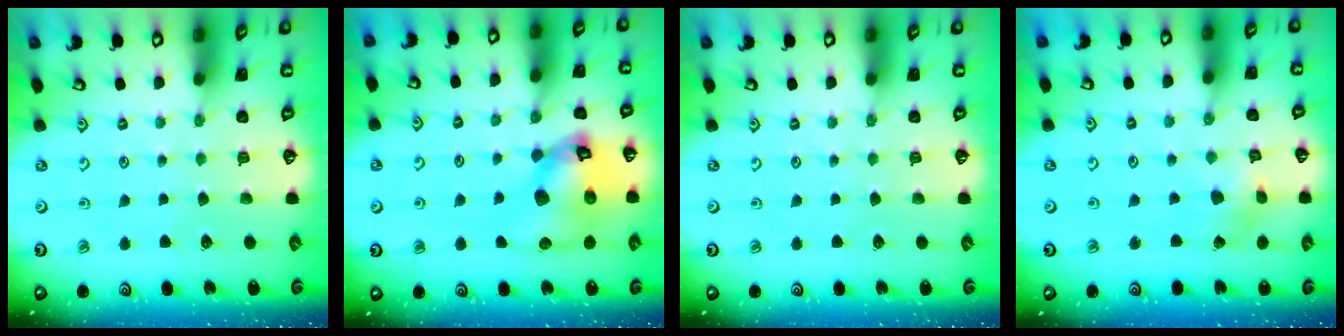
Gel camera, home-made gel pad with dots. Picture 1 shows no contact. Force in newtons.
{"total": 15.9, "press": 15.7, "slide": 2.3}
{"total": 0.0}
{"total": 3.0, "press": 2.9, "slide": 0.5}